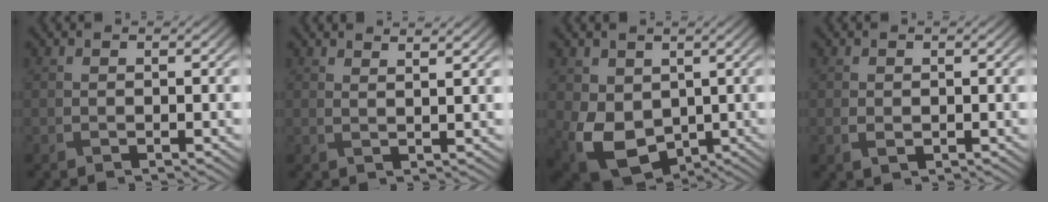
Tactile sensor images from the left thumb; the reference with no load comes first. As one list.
[{"total": 2.6, "force": [1.9, 0.5, 1.6], "torque": [-0.015, 0.002, 0.023]}, {"total": 9.0, "force": [-0.9, 6.9, 5.7], "torque": [-0.143, -0.025, -0.013]}, {"total": 1.3, "force": [-0.1, 1.0, 0.8], "torque": [-0.021, -0.003, 0.002]}]